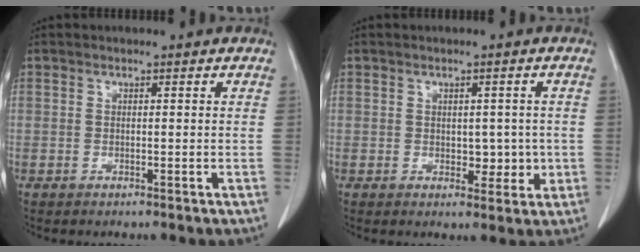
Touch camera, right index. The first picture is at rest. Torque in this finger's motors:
{"motor_torque": [-0.05, 0.19, 0.02, 0.02]}